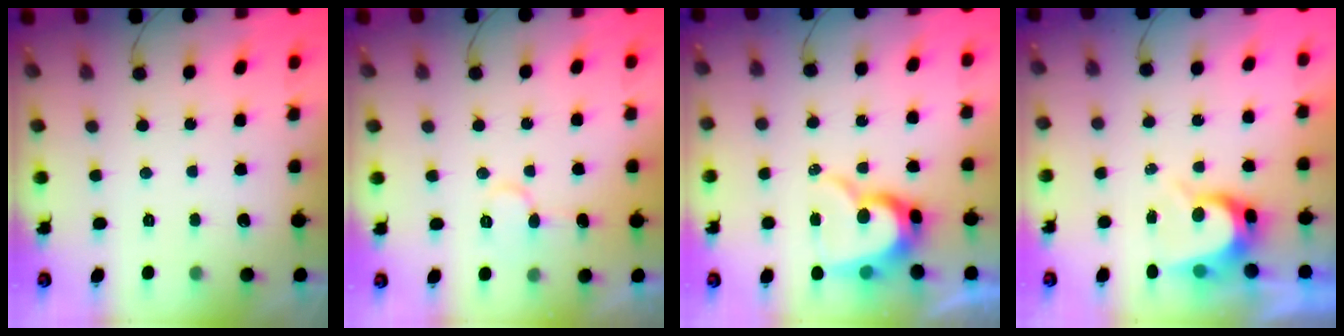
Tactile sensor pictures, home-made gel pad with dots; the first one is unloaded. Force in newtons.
{"total": 6.1, "press": 6.1, "slide": 0.2}
{"total": 12.8, "press": 12.7, "slide": 1.2}
{"total": 7.0, "press": 6.9, "slide": 0.8}